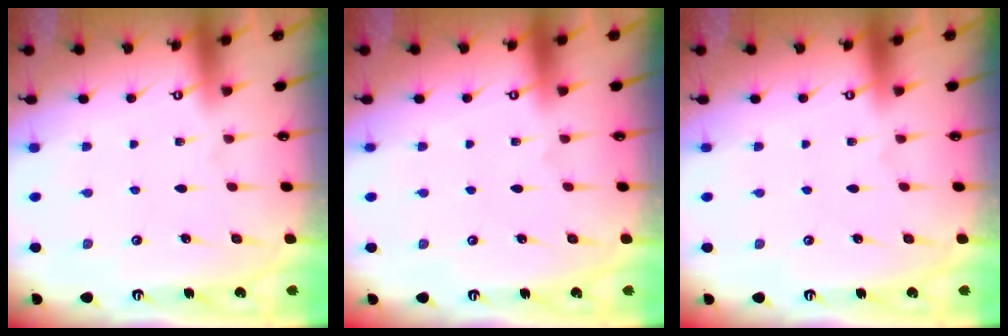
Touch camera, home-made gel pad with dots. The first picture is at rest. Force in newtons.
{"total": 0.0}
{"total": 0.0}